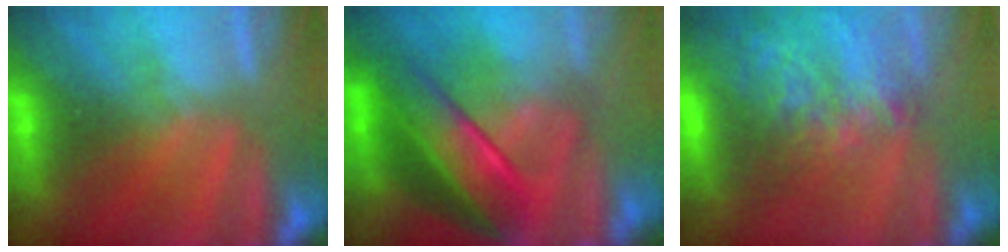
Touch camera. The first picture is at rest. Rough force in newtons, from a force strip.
{"total": 7.4}
{"total": 7.7}